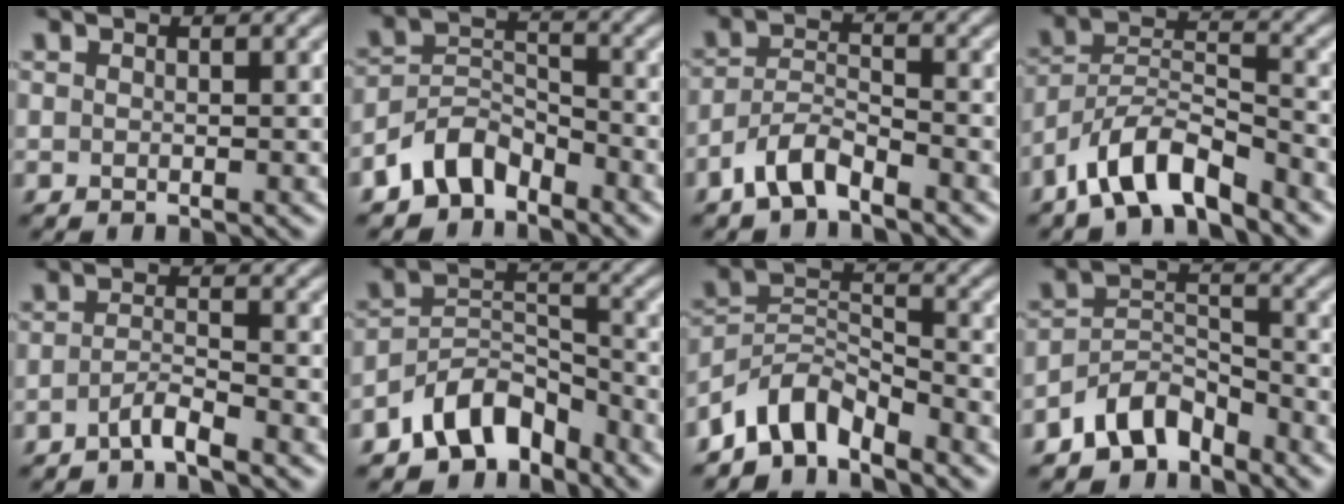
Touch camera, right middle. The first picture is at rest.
{"total": 4.7, "force": [-3.5, 2.5, 1.8], "torque": [-0.028, 0.006, -0.076]}
{"total": 3.6, "force": [-2.7, 1.2, 2.0], "torque": [-0.041, 0.009, -0.059]}
{"total": 6.4, "force": [-4.7, 2.2, 3.7], "torque": [-0.062, 0.007, -0.091]}
{"total": 2.1, "force": [-1.6, 0.2, 1.3], "torque": [-0.024, 0.004, -0.038]}
{"total": 6.6, "force": [-4.7, 3.6, 2.9], "torque": [-0.037, 0.006, -0.096]}
{"total": 4.9, "force": [-4.1, 2.0, 2.0], "torque": [-0.027, 0.006, -0.089]}
{"total": 5.0, "force": [-3.8, 2.6, 2.0], "torque": [-0.026, 0.006, -0.079]}